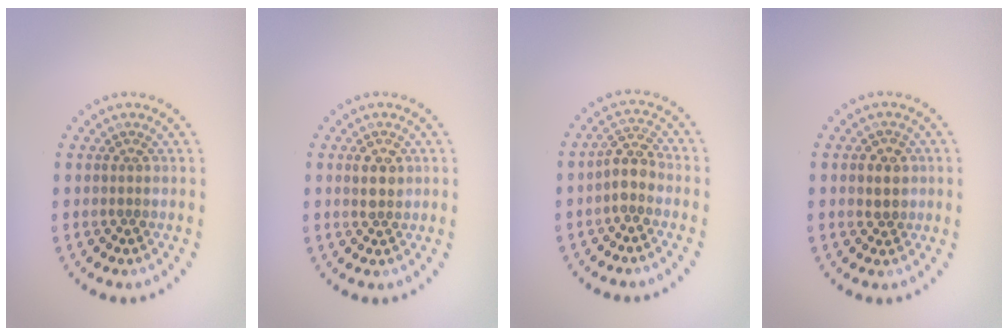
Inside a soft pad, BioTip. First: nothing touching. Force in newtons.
{"total": 1.7, "press": 1.7, "slide": 0.2}
{"total": 2.4, "press": 2.0, "slide": 1.4}
{"total": 1.7, "press": 1.6, "slide": 0.5}